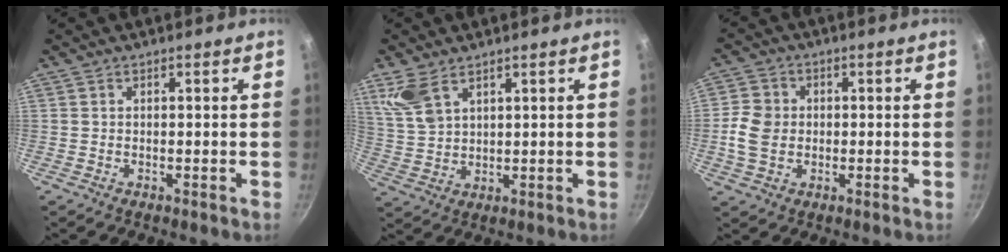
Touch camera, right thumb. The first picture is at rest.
{"total": 6.9, "force": [4.3, 3.5, 4.1], "torque": [-0.078, -0.017, 0.100]}
{"total": 7.2, "force": [-0.5, 6.0, 4.1], "torque": [-0.065, 0.007, -0.015]}